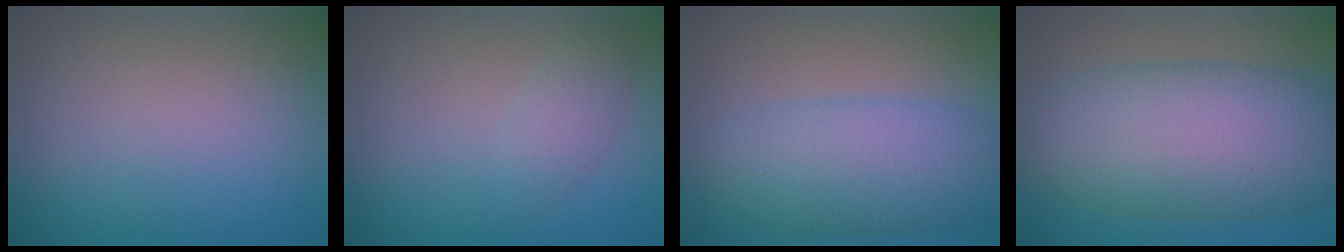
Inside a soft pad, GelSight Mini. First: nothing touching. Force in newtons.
{"total": 1.7, "press": 1.7, "slide": 0.1}
{"total": 6.9, "press": 6.9, "slide": 0.2}
{"total": 12.2, "press": 12.2, "slide": 0.2}